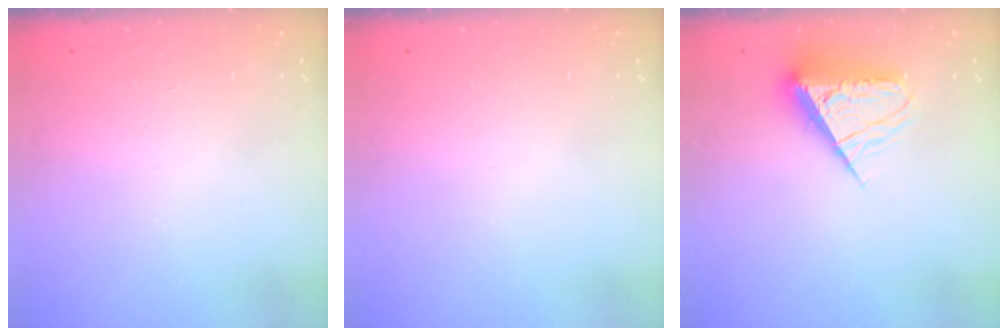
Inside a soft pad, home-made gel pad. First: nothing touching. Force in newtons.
{"total": 0.0}
{"total": 8.5, "press": 8.4, "slide": 1.2}